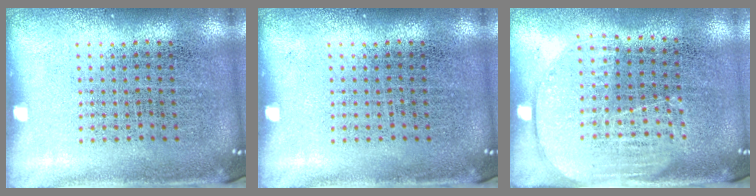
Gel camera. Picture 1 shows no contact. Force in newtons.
{"total": 0.0}
{"total": 1.6, "press": 1.4, "slide": 0.8}